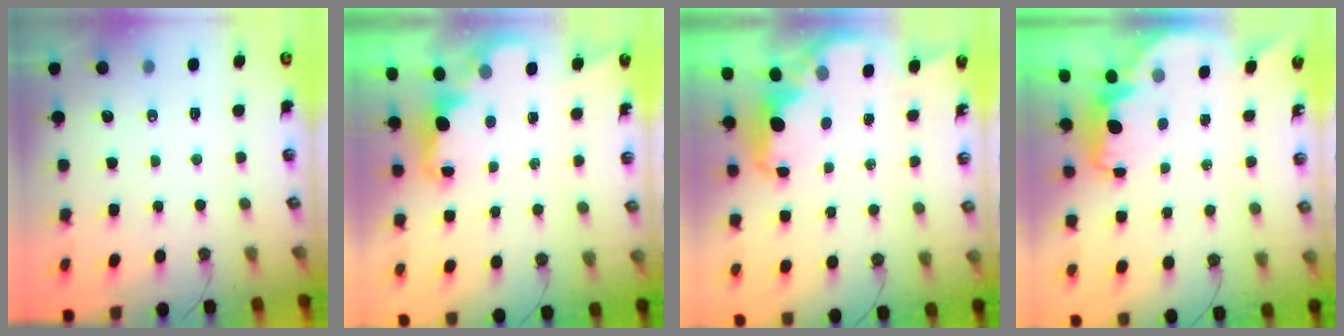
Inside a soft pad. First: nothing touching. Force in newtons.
{"total": 2.3, "press": 2.2, "slide": 0.7}
{"total": 3.0, "press": 2.9, "slide": 0.6}
{"total": 2.5, "press": 2.4, "slide": 0.6}